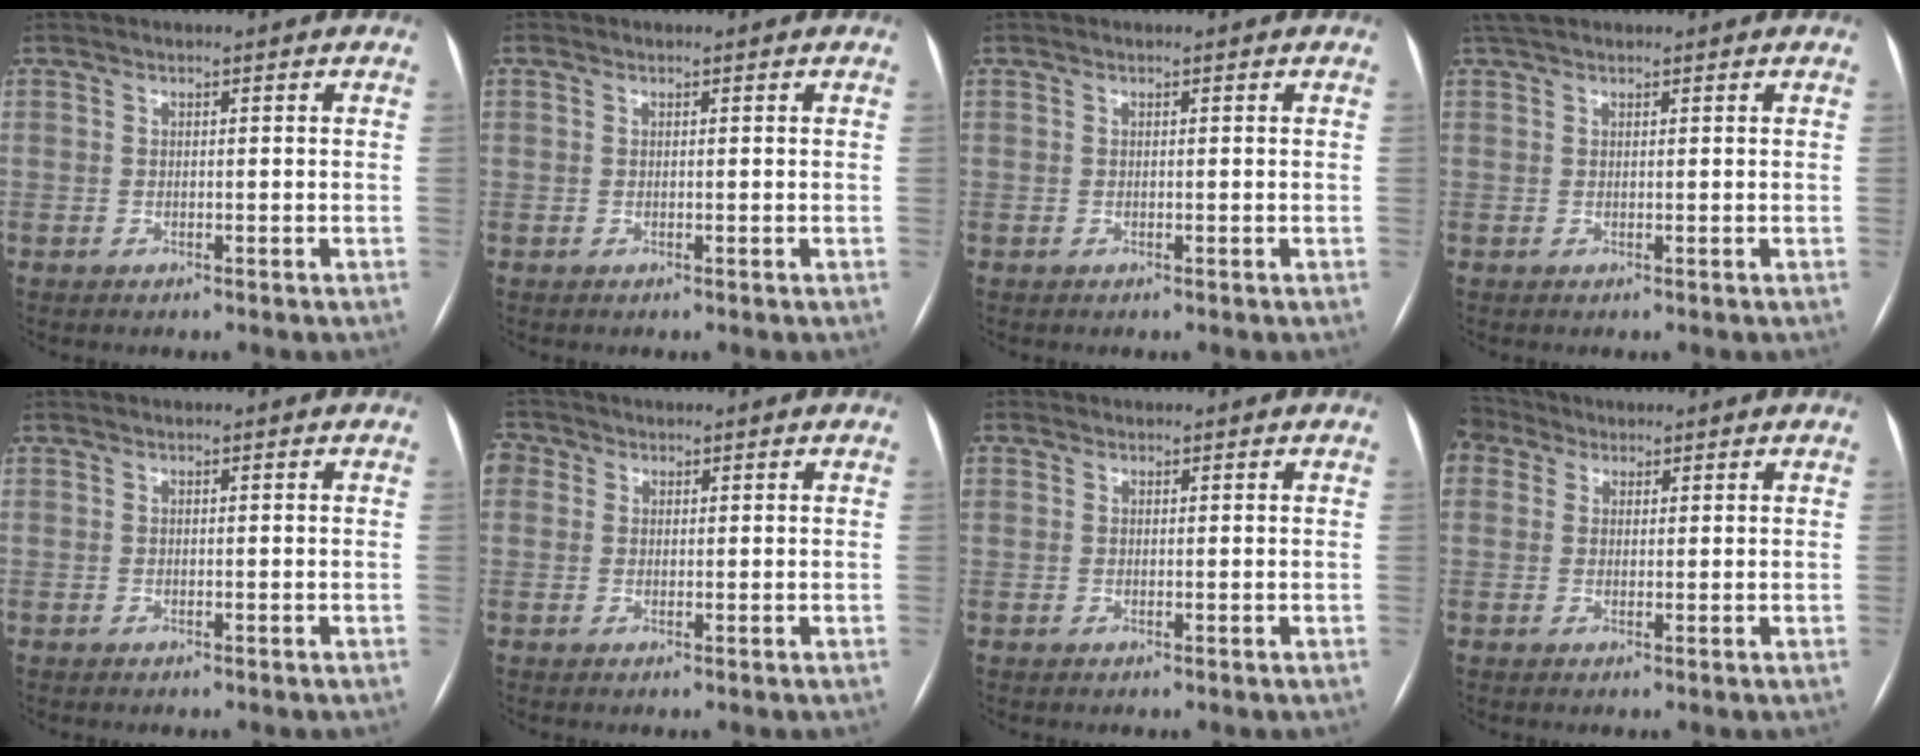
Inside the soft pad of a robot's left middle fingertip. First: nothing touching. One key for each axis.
{"total": 0.0}
{"total": 0.0}
{"total": 3.1, "fx": 2.5, "fy": 1.1, "fz": 1.4, "tx": -0.030, "ty": 0.024, "tz": 0.047}
{"total": 0.0}
{"total": 3.2, "fx": 1.1, "fy": 2.8, "fz": 1.0, "tx": -0.023, "ty": 0.013, "tz": 0.022}
{"total": 0.6, "fx": 0.3, "fy": 0.6, "fz": -0.1, "tx": 0.008, "ty": -0.002, "tz": 0.002}
{"total": 5.1, "fx": 3.4, "fy": 3.5, "fz": 1.3, "tx": -0.039, "ty": 0.033, "tz": 0.074}